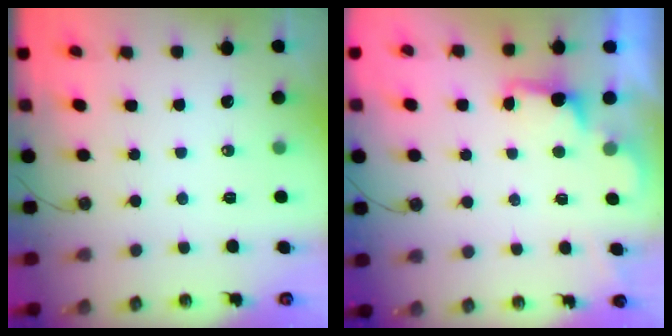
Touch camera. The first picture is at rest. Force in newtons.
{"total": 1.8, "press": 1.5, "slide": 1.0}